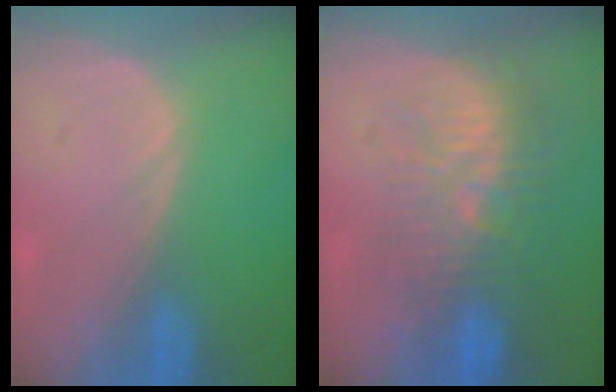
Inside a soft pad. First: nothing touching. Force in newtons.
{"total": 9.5, "press": 9.1, "slide": 2.8}